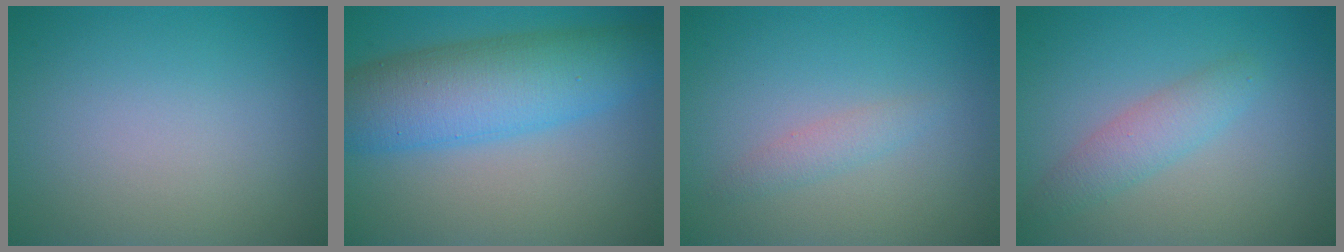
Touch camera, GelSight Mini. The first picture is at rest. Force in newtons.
{"total": 8.6, "press": 8.6, "slide": 0.2}
{"total": 1.3, "press": 1.3, "slide": 0.0}
{"total": 2.5, "press": 2.5, "slide": 0.0}